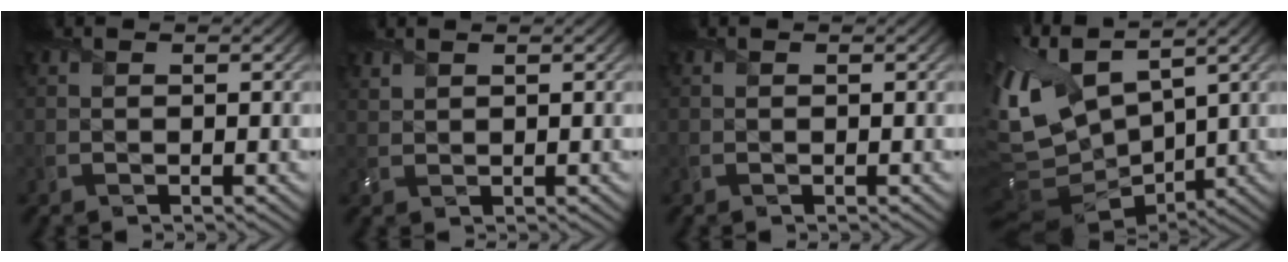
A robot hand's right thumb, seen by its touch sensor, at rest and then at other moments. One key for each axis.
{"total": 1.2, "fx": 1.1, "fy": 0.3, "fz": 0.3, "tx": -0.017, "ty": 0.003, "tz": 0.030}
{"total": 0.0}
{"total": 12.3, "fx": 4.0, "fy": 6.6, "fz": 9.5, "tx": -0.259, "ty": 0.003, "tz": 0.088}